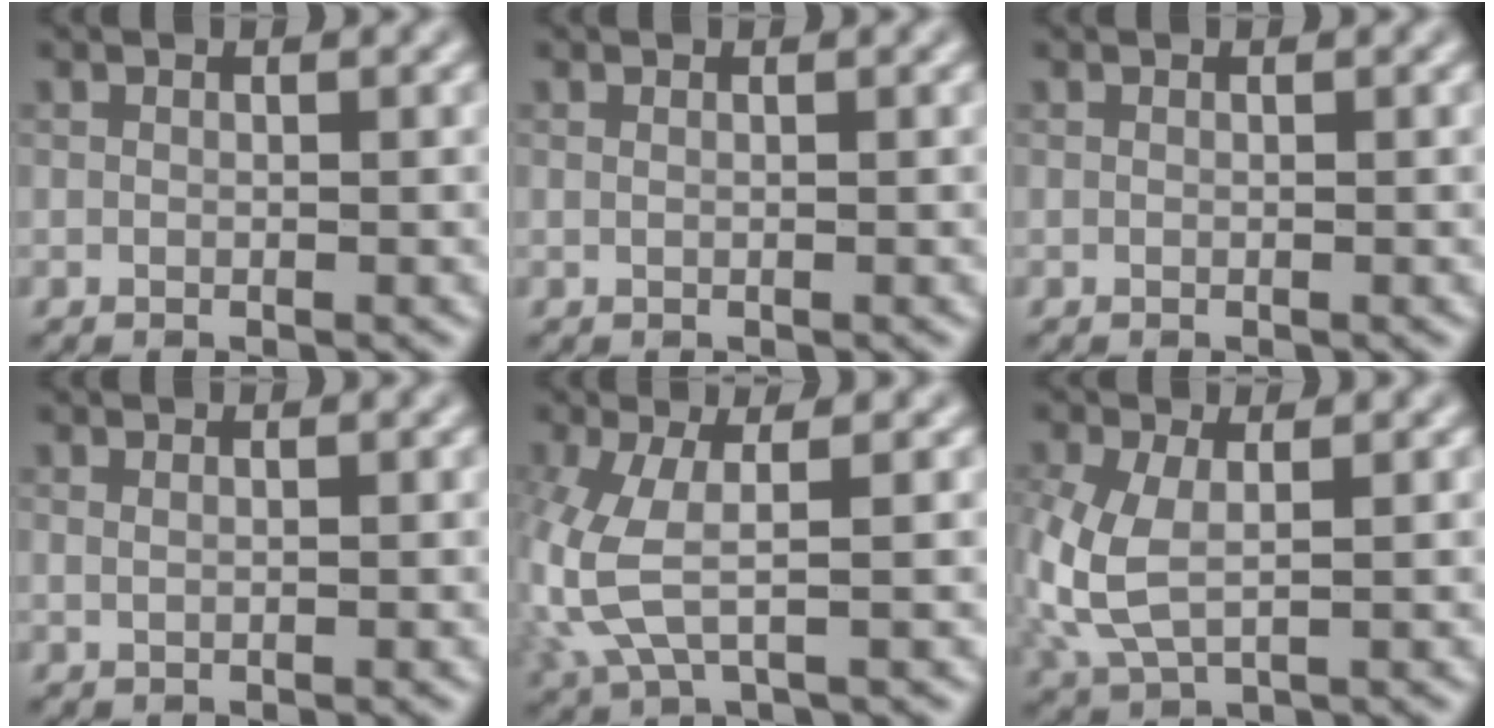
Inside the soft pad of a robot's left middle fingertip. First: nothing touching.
{"total": 0.0}
{"total": 0.0}
{"total": 0.5, "force": [0.3, 0.2, 0.3], "torque": [-0.008, -0.002, 0.001]}
{"total": 4.7, "force": [0.1, 1.6, 4.4], "torque": [-0.130, -0.008, 0.005]}
{"total": 5.4, "force": [-0.1, 3.1, 4.4], "torque": [-0.130, -0.005, 0.000]}